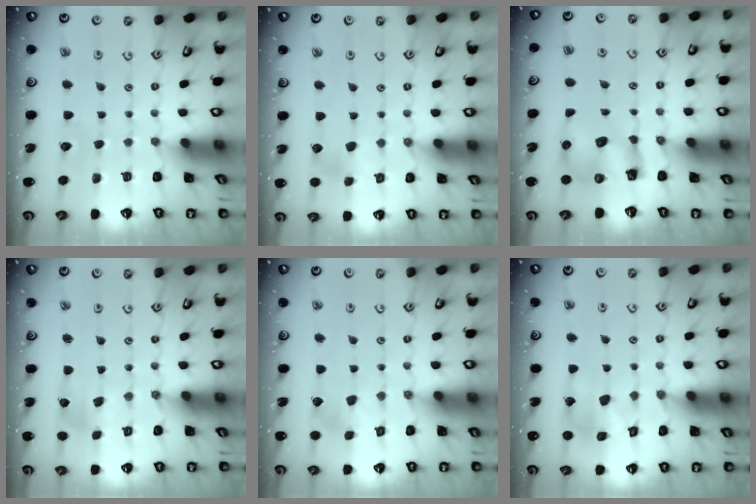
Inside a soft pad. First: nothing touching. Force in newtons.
{"total": 3.6, "press": 3.6, "slide": 0.4}
{"total": 6.9, "press": 6.8, "slide": 0.9}
{"total": 2.8, "press": 2.8, "slide": 0.3}
{"total": 3.8, "press": 3.8, "slide": 0.4}
{"total": 12.0, "press": 11.9, "slide": 1.7}